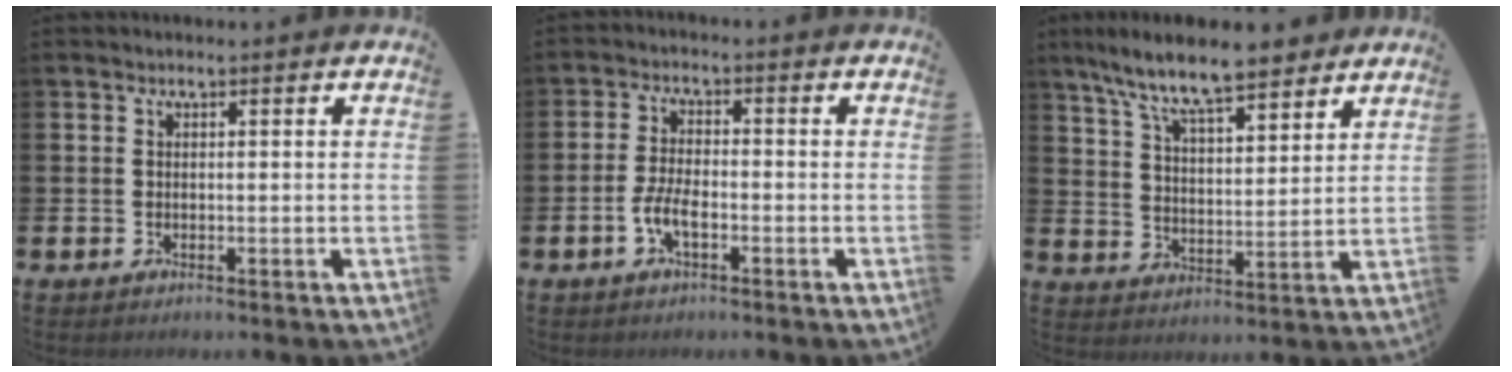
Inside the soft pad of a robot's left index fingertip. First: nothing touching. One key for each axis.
{"total": 3.6, "fx": -1.5, "fy": 1.4, "fz": 2.9, "tx": -0.065, "ty": 0.008, "tz": -0.027}
{"total": 9.6, "fx": 8.6, "fy": 1.7, "fz": 3.8, "tx": -0.104, "ty": -0.043, "tz": 0.156}